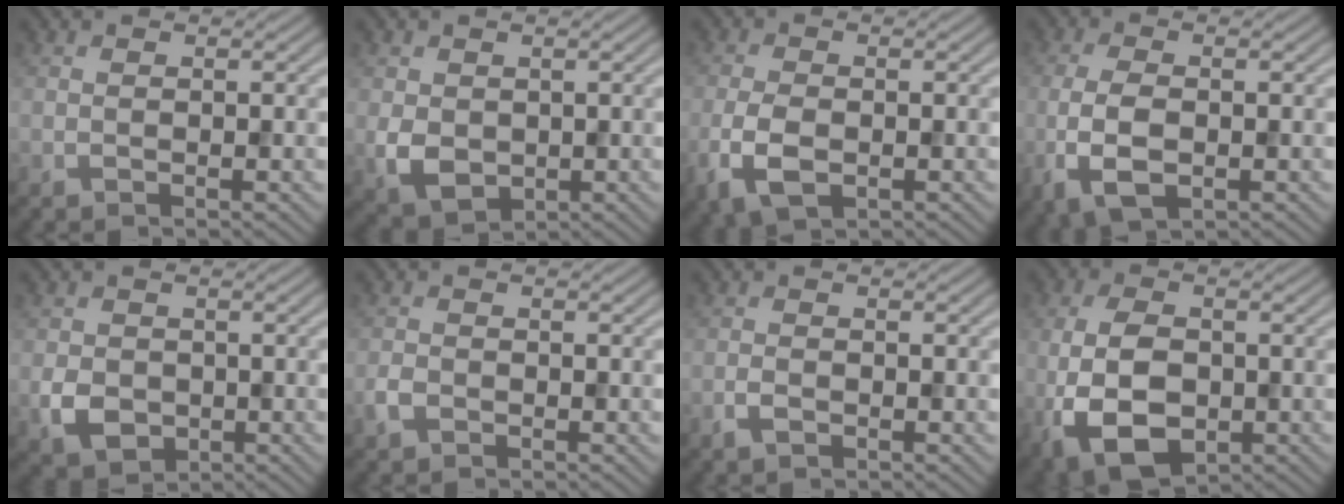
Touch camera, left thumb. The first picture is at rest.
{"total": 4.2, "force": [0.0, 3.3, 2.5], "torque": [-0.069, -0.011, 0.004]}
{"total": 5.1, "force": [-1.8, 2.8, 3.8], "torque": [-0.091, -0.008, -0.039]}
{"total": 5.8, "force": [-1.5, 2.9, 4.8], "torque": [-0.118, -0.008, -0.030]}
{"total": 4.0, "force": [-1.0, 3.3, 2.0], "torque": [-0.046, -0.010, -0.020]}
{"total": 1.8, "force": [-1.1, 1.2, 0.8], "torque": [-0.019, 0.000, -0.026]}
{"total": 1.5, "force": [-0.9, 0.7, 1.0], "torque": [-0.020, -0.001, -0.019]}
{"total": 9.8, "force": [-2.4, 6.0, 7.3], "torque": [-0.174, -0.017, -0.048]}